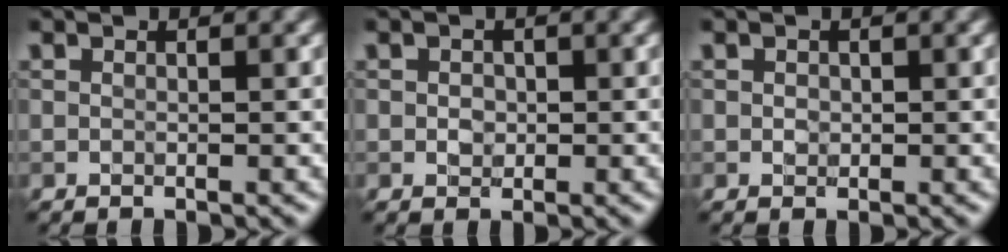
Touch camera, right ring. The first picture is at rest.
{"total": 1.0, "force": [0.0, 0.8, 0.5], "torque": [-0.007, -0.003, -0.001]}
{"total": 0.6, "force": [0.0, 0.5, 0.3], "torque": [-0.003, -0.003, -0.001]}